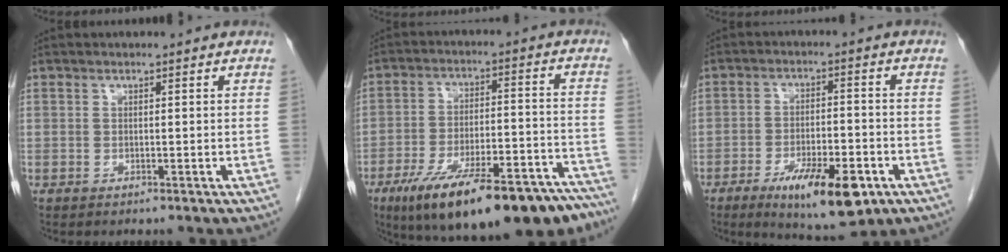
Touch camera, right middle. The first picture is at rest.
{"total": 25.5, "force": [-19.5, 6.1, 15.3], "torque": [-0.188, 0.004, -0.282]}
{"total": 11.5, "force": [-5.9, 3.2, 9.4], "torque": [-0.152, -0.016, -0.084]}